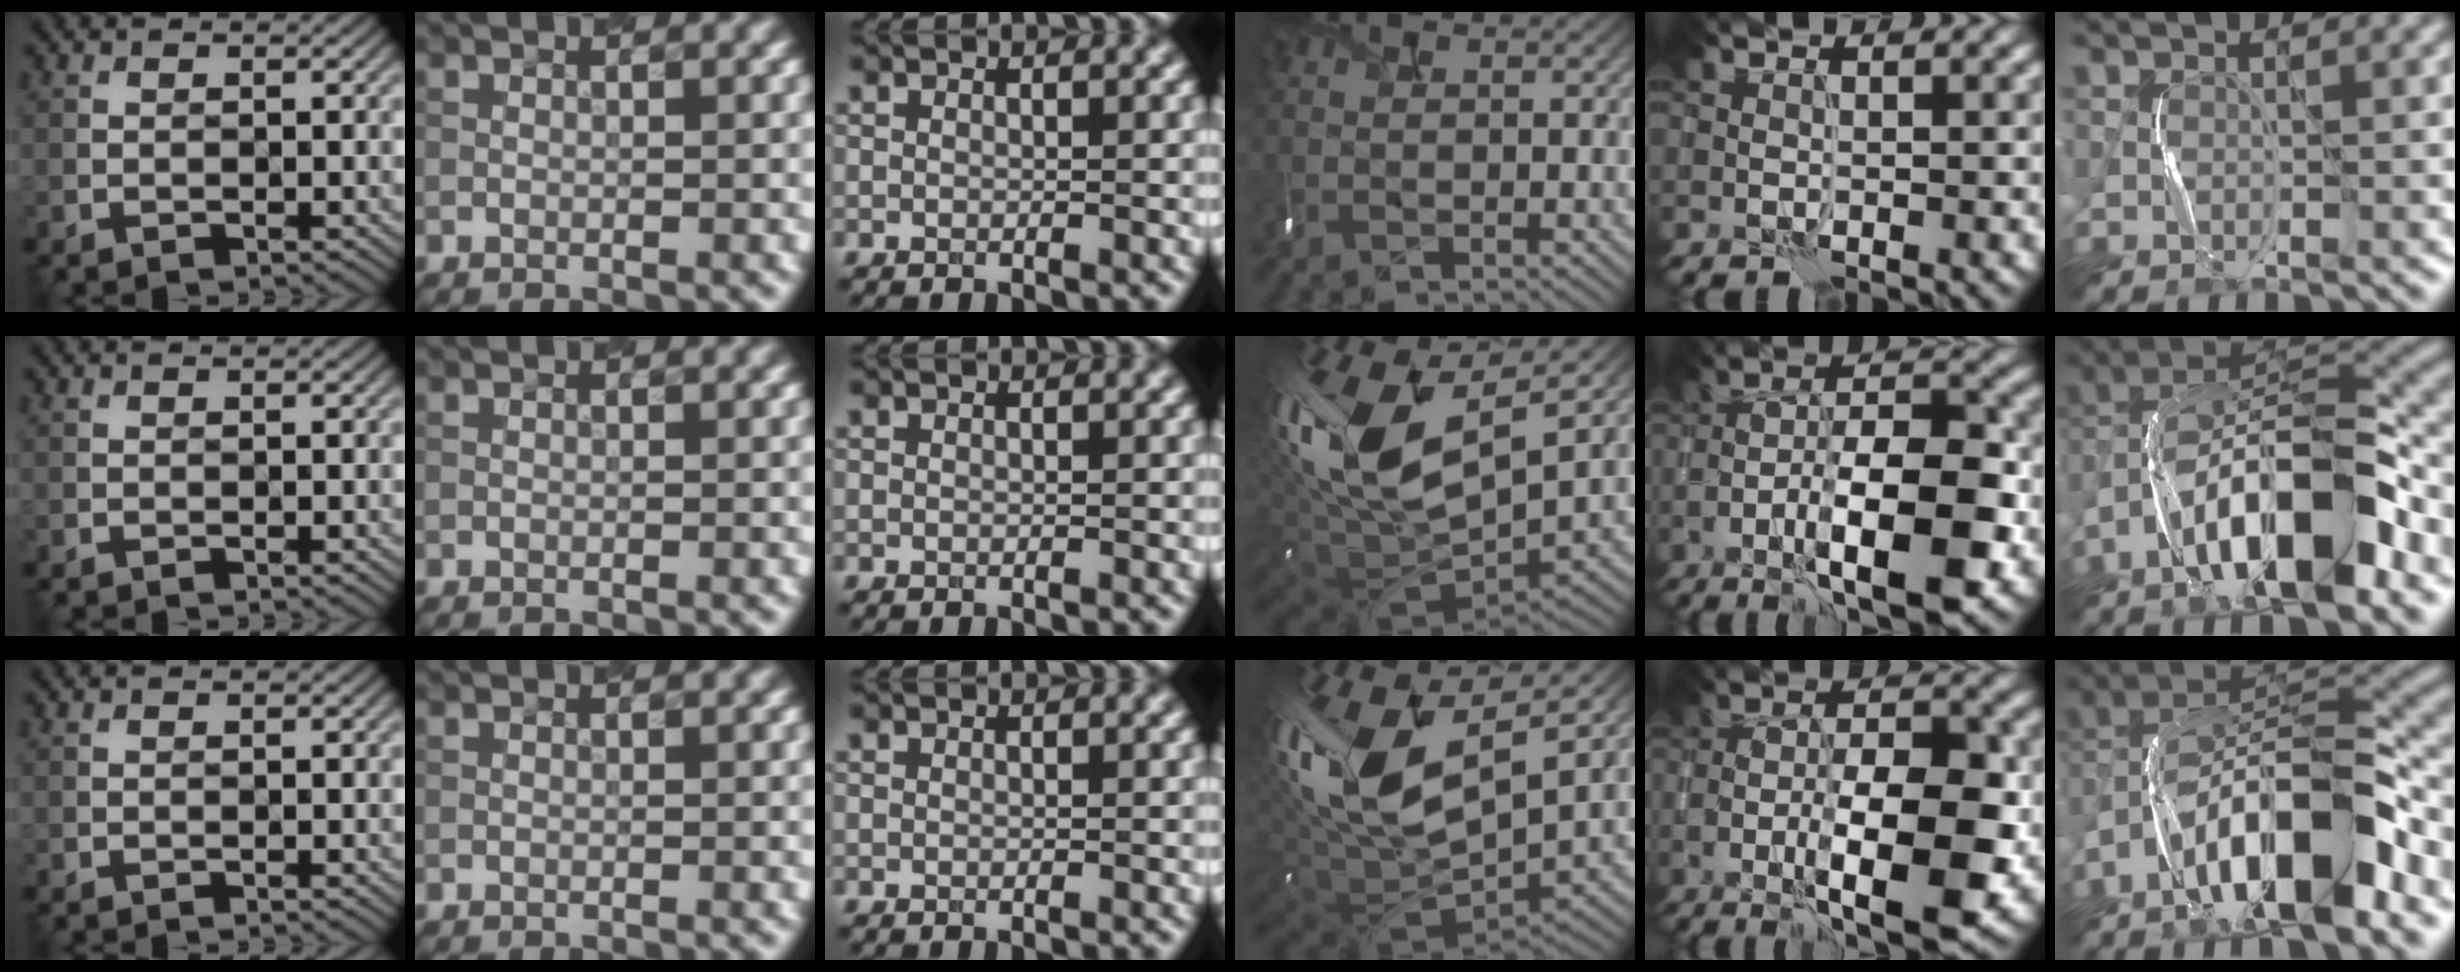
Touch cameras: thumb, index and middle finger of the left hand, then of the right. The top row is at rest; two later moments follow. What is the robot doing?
{"motion": "shake", "object": "box of matches"}